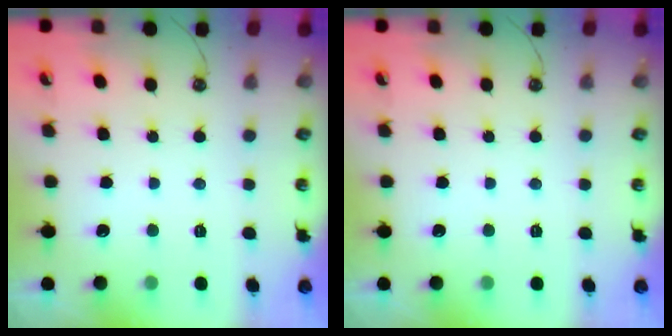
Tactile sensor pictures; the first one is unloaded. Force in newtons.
{"total": 0.0}